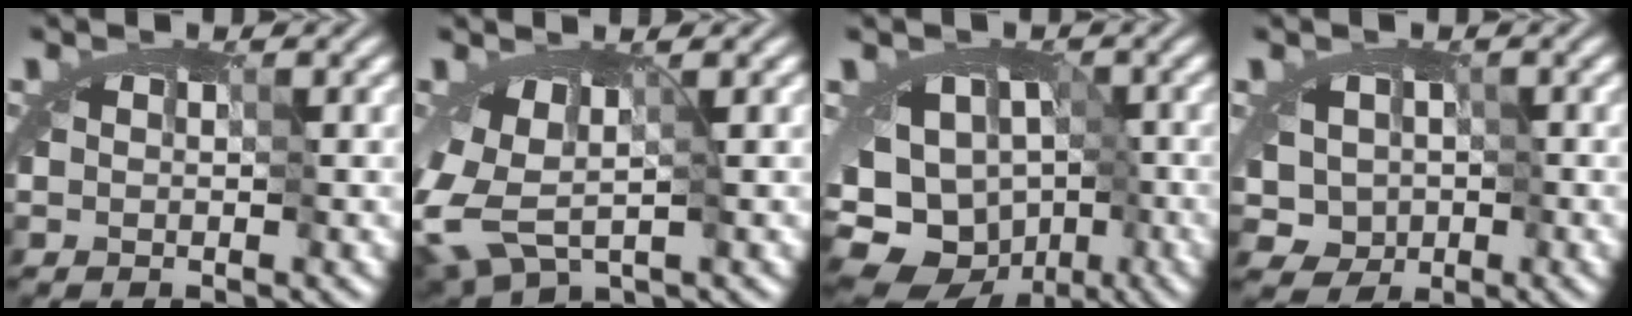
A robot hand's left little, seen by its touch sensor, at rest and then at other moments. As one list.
[{"total": 3.8, "force": [-0.9, 1.9, 3.1], "torque": [-0.060, -0.006, -0.014]}, {"total": 13.7, "force": [-5.2, 10.7, 6.8], "torque": [-0.098, -0.016, -0.079]}, {"total": 3.0, "force": [-0.7, 2.7, 1.0], "torque": [-0.005, 0.003, -0.007]}]